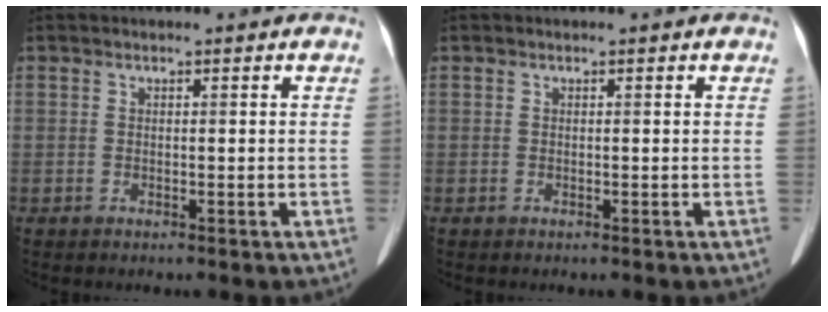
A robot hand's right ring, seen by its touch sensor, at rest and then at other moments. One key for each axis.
{"total": 0.0}